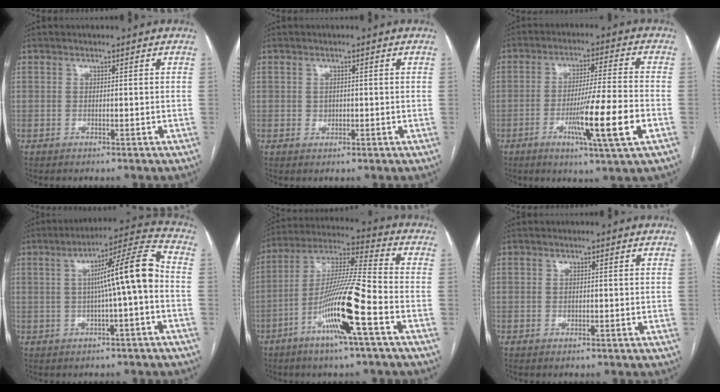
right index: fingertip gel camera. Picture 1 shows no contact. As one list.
[{"total": 1.2, "force": [0.0, 1.1, 0.6], "torque": [-0.009, 0.001, 0.004]}, {"total": 12.1, "force": [-4.1, -0.7, 11.4], "torque": [-0.195, -0.018, -0.071]}, {"total": 10.8, "force": [-0.2, -0.2, 10.8], "torque": [-0.164, 0.027, -0.006]}, {"total": 15.1, "force": [-6.2, -0.1, 13.7], "torque": [-0.268, -0.004, -0.117]}, {"total": 0.5, "force": [0.0, 0.4, 0.3], "torque": [-0.006, 0.001, 0.001]}]